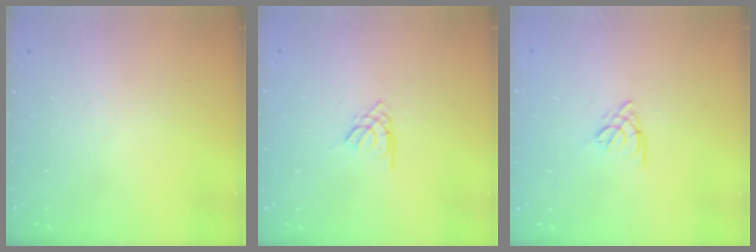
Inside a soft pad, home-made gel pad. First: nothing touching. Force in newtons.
{"total": 2.5, "press": 2.4, "slide": 0.5}
{"total": 2.5, "press": 2.5, "slide": 0.7}